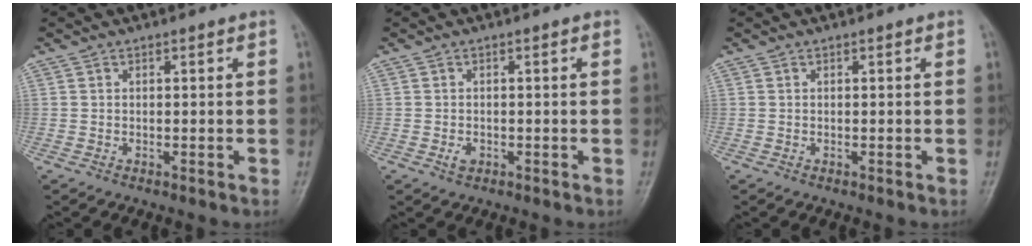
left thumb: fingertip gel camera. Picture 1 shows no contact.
{"total": 1.6, "force": [-0.5, 1.1, 1.0], "torque": [-0.013, 0.004, -0.007]}
{"total": 0.0}